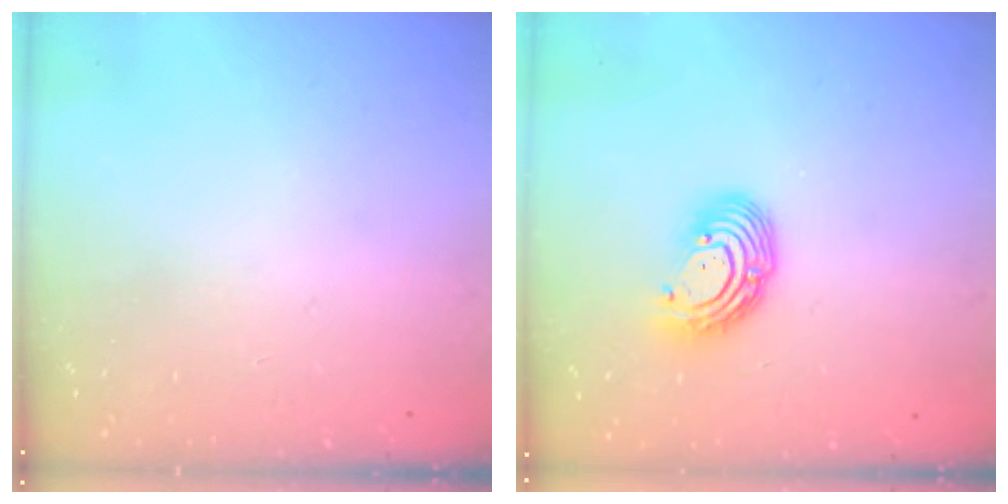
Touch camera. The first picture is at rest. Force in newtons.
{"total": 9.8, "press": 9.7, "slide": 0.9}